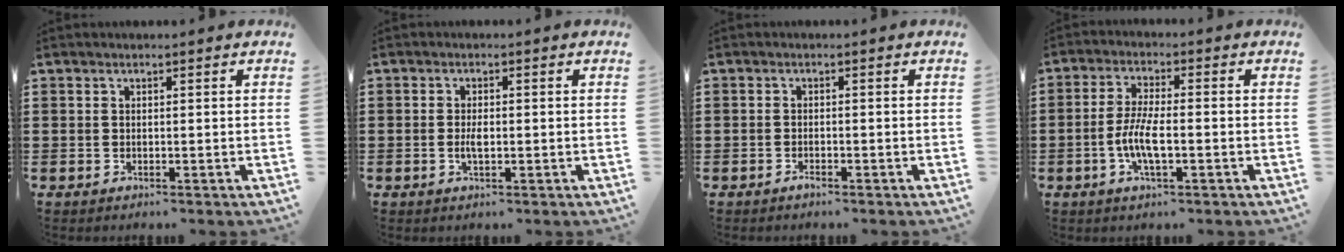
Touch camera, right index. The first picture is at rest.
{"total": 2.3, "force": [-0.3, 1.0, 2.1], "torque": [-0.047, -0.002, -0.008]}
{"total": 1.0, "force": [-0.9, 0.3, 0.5], "torque": [-0.012, -0.004, -0.015]}
{"total": 5.8, "force": [-1.7, 1.6, 5.3], "torque": [-0.118, -0.004, -0.038]}